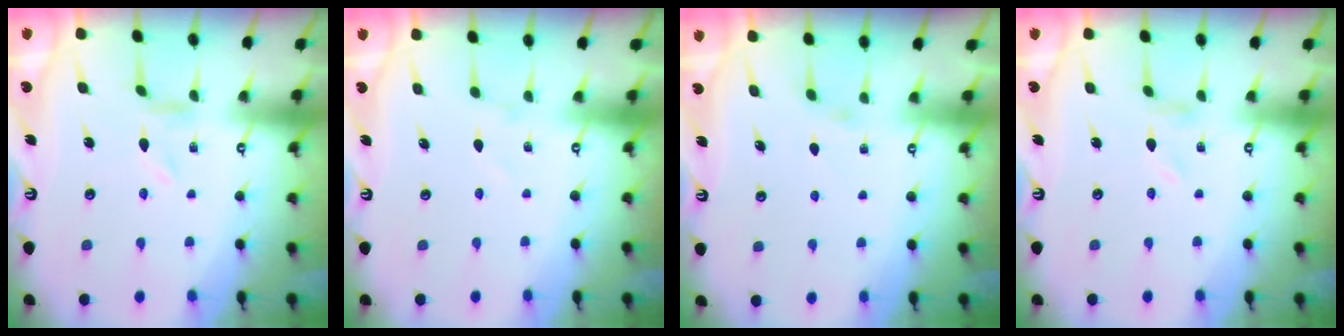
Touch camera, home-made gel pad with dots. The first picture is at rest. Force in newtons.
{"total": 1.4, "press": 1.4, "slide": 0.0}
{"total": 2.5, "press": 2.5, "slide": 0.4}
{"total": 0.6, "press": 0.6, "slide": 0.2}